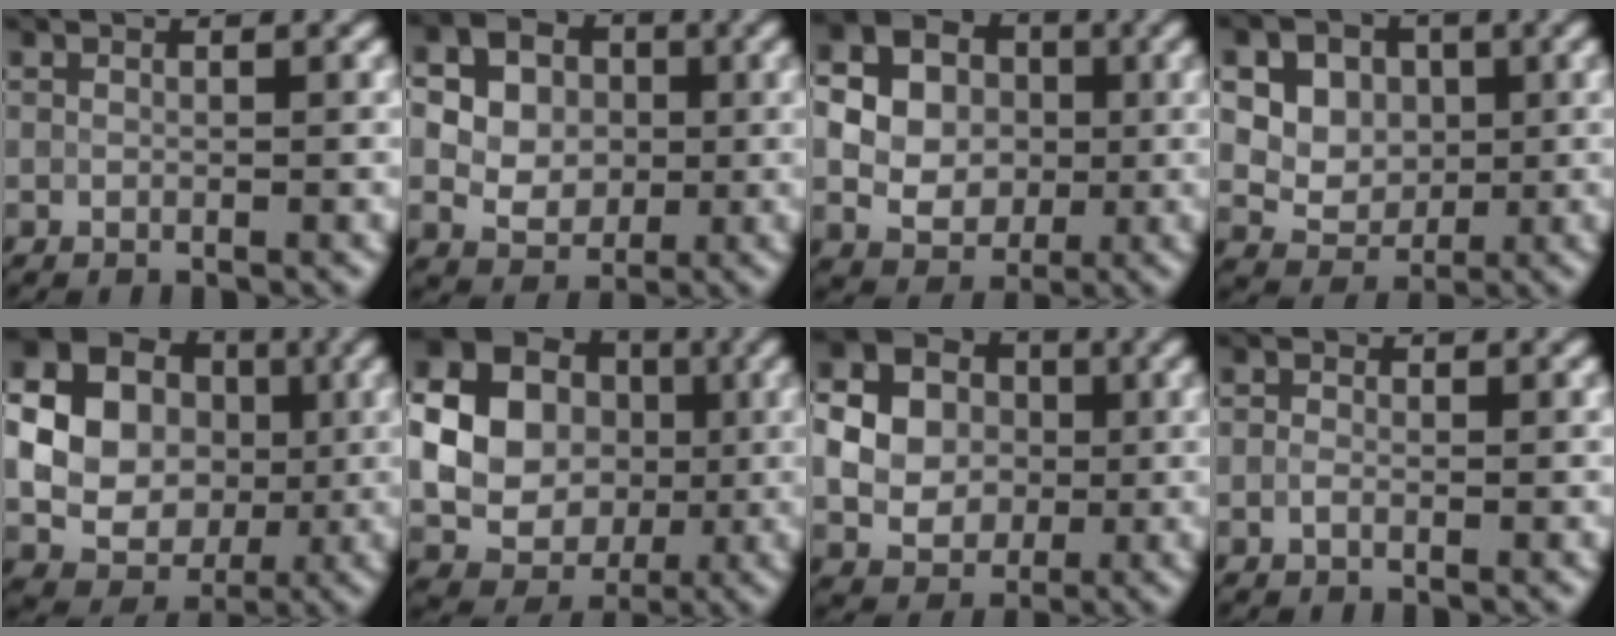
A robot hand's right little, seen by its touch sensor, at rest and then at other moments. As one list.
[{"total": 9.6, "force": [1.7, 8.3, 4.5], "torque": [-0.092, 0.038, 0.013]}, {"total": 9.9, "force": [0.7, 8.7, 4.6], "torque": [-0.099, 0.011, -0.008]}, {"total": 9.0, "force": [3.3, 7.1, 4.4], "torque": [-0.073, 0.029, 0.051]}, {"total": 16.3, "force": [1.7, 14.9, 6.2], "torque": [-0.152, 0.020, 0.000]}, {"total": 15.7, "force": [1.2, 14.3, 6.3], "torque": [-0.145, 0.013, -0.004]}, {"total": 8.0, "force": [0.4, 7.0, 3.8], "torque": [-0.083, 0.004, -0.005]}, {"total": 0.5, "force": [-0.2, 0.3, 0.4], "torque": [-0.007, 0.002, -0.007]}]